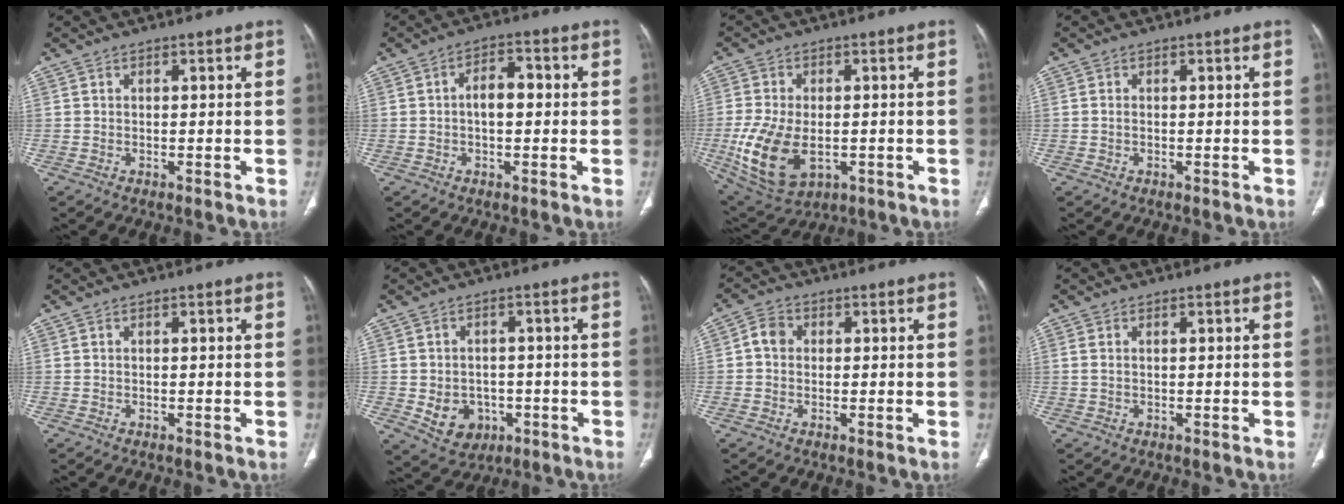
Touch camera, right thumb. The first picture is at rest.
{"total": 5.2, "force": [0.0, 2.8, 4.4], "torque": [-0.063, 0.016, -0.007]}
{"total": 13.9, "force": [-2.9, 8.2, 10.8], "torque": [-0.214, -0.007, -0.033]}
{"total": 0.6, "force": [0.0, 0.3, 0.4], "torque": [-0.012, 0.001, -0.001]}
{"total": 0.0}
{"total": 7.3, "force": [-1.8, 6.1, 3.7], "torque": [-0.037, 0.013, -0.011]}
{"total": 3.6, "force": [0.2, 3.1, 1.9], "torque": [-0.027, 0.010, -0.002]}
{"total": 1.1, "force": [0.3, 0.6, 0.9], "torque": [-0.029, 0.008, 0.009]}